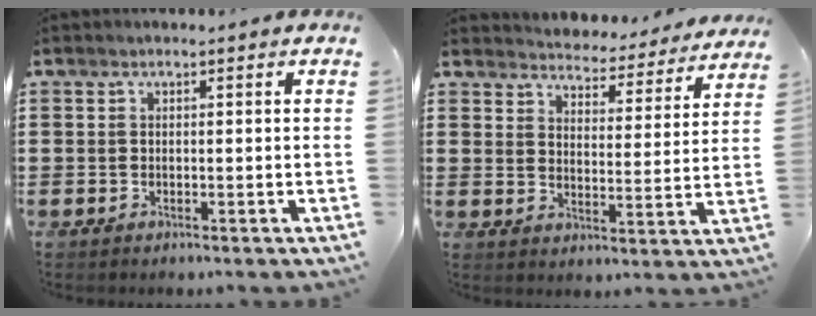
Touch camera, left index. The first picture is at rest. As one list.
[{"total": 4.4, "force": [4.4, 0.0, -0.2], "torque": [-0.015, -0.043, 0.070]}]